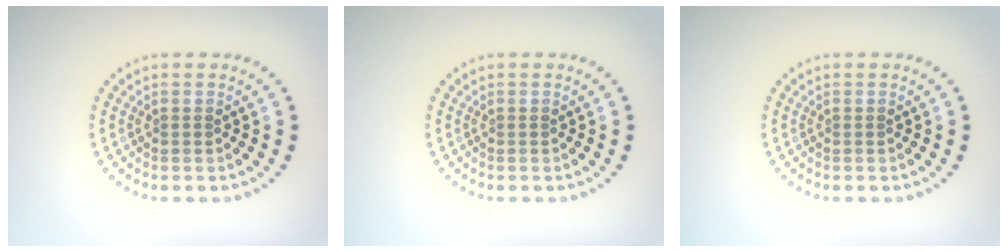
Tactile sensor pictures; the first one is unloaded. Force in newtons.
{"total": 0.0}
{"total": 0.0}